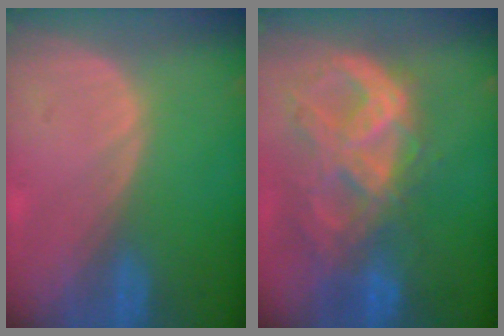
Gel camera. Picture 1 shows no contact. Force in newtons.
{"total": 10.9, "press": 9.2, "slide": 5.7}